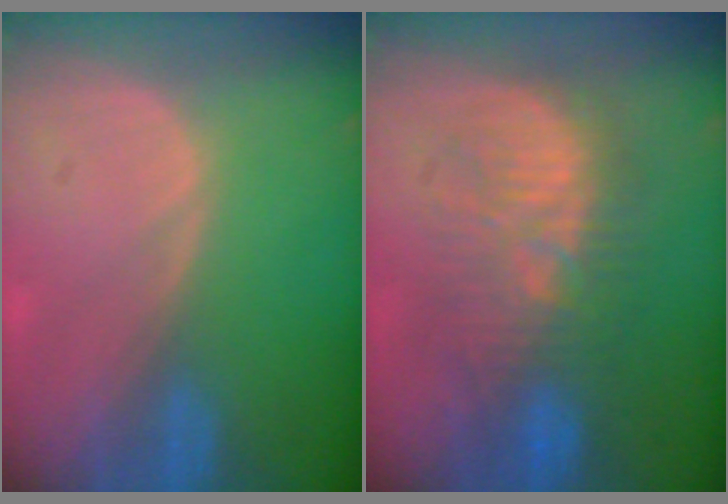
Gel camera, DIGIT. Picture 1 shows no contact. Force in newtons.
{"total": 9.9, "press": 9.9, "slide": 0.3}